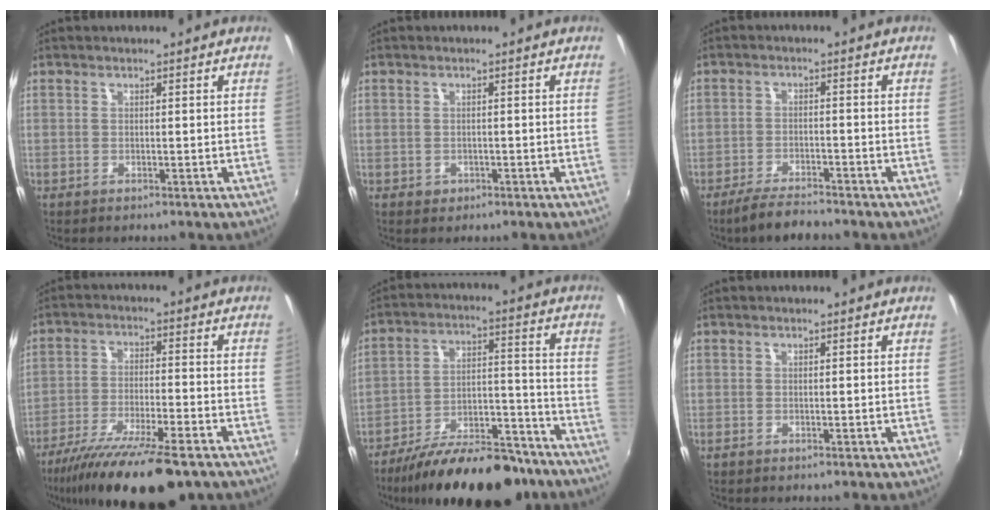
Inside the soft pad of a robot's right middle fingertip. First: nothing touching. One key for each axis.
{"total": 1.5, "fx": -0.7, "fy": 1.3, "fz": 0.5, "tx": -0.010, "ty": -0.004, "tz": -0.007}
{"total": 5.9, "fx": -5.2, "fy": 1.1, "fz": 2.7, "tx": -0.071, "ty": -0.010, "tz": -0.092}
{"total": 17.5, "fx": -13.2, "fy": 3.3, "fz": 11.1, "tx": -0.215, "ty": -0.044, "tz": -0.220}
{"total": 22.3, "fx": -17.2, "fy": 7.8, "fz": 11.8, "tx": -0.198, "ty": -0.003, "tz": -0.248}
{"total": 0.0}